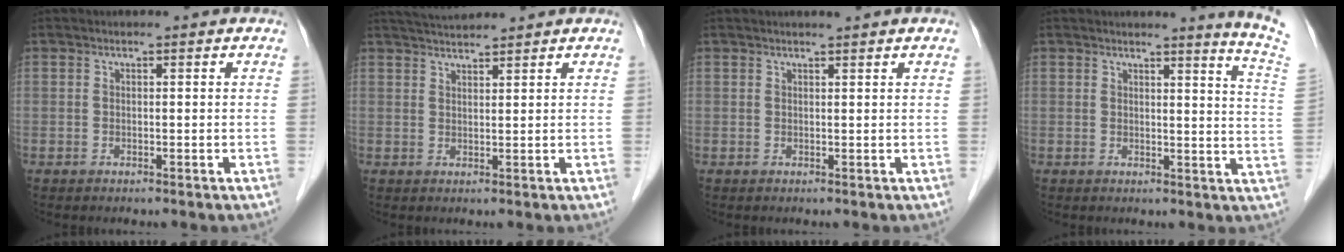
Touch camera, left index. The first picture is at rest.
{"total": 4.1, "force": [4.0, -0.2, 1.0], "torque": [-0.019, 0.023, 0.075]}
{"total": 1.3, "force": [1.1, -0.3, 0.6], "torque": [-0.010, 0.004, 0.023]}
{"total": 7.0, "force": [6.3, -2.3, 2.0], "torque": [-0.028, -0.079, 0.052]}